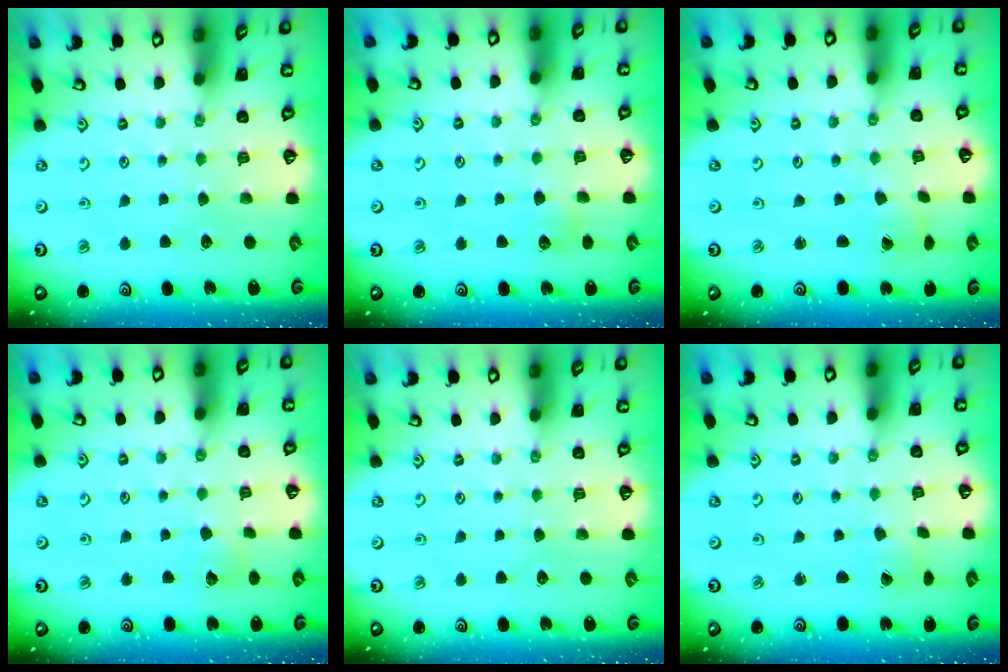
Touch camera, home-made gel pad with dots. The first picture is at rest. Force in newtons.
{"total": 4.3, "press": 4.3, "slide": 0.6}
{"total": 1.2, "press": 1.2, "slide": 0.1}
{"total": 2.5, "press": 2.5, "slide": 0.3}
{"total": 0.0}
{"total": 2.8, "press": 2.8, "slide": 0.2}